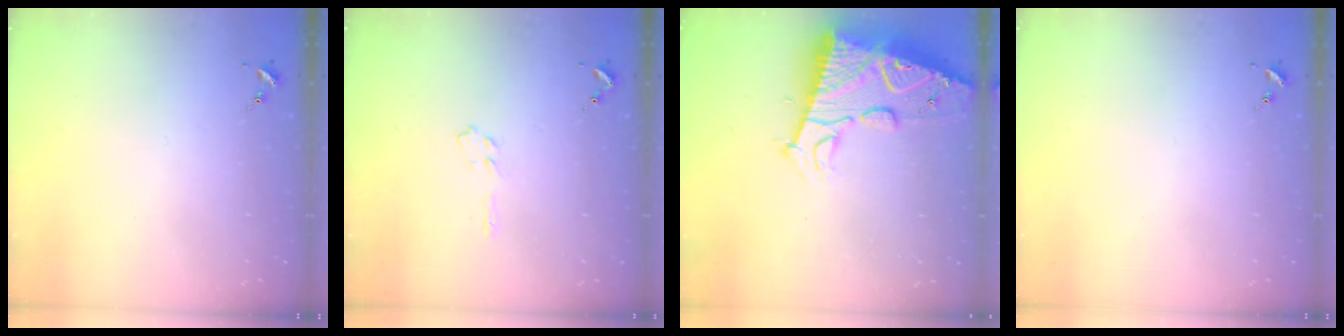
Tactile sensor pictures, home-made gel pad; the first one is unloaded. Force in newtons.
{"total": 3.5, "press": 3.5, "slide": 0.4}
{"total": 18.3, "press": 18.2, "slide": 1.7}
{"total": 0.0}